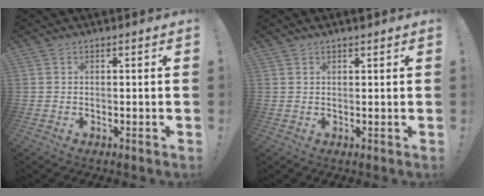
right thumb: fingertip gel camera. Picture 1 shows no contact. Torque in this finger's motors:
{"motor_torque": [0.11, 0.19, 0.11, 0.02, 0.15]}